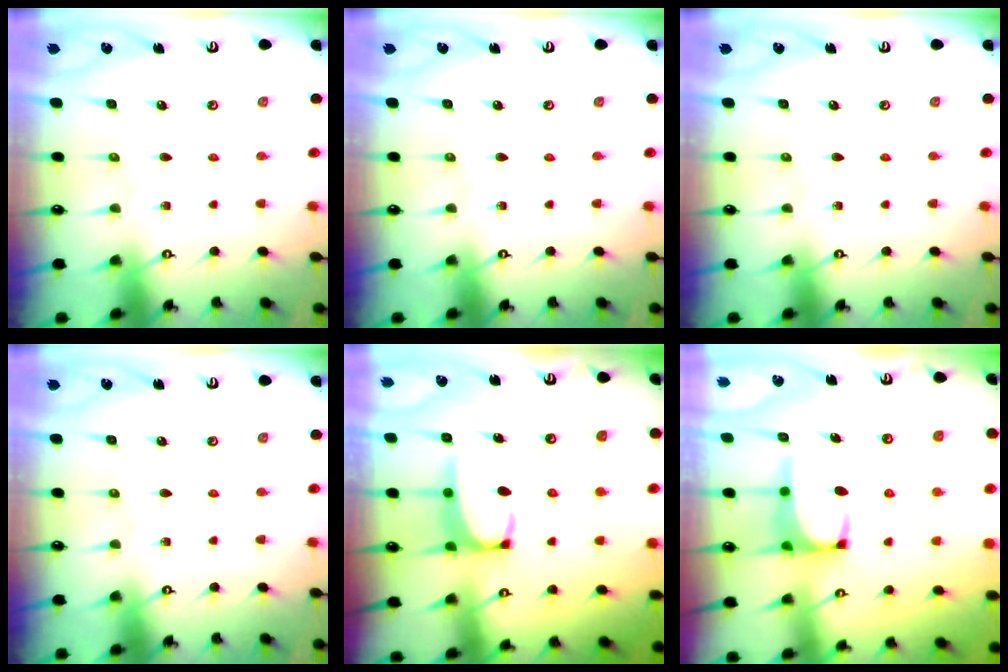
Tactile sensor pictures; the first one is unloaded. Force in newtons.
{"total": 0.0}
{"total": 0.0}
{"total": 0.0}
{"total": 2.5, "press": 2.4, "slide": 0.8}
{"total": 1.3, "press": 1.2, "slide": 0.5}